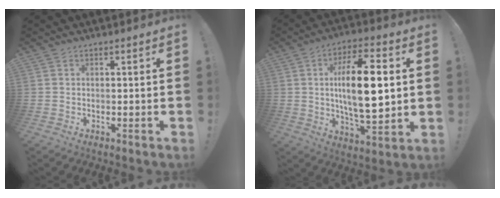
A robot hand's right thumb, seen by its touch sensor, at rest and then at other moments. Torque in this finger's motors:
{"motor_torque": [-0.12, 0.80, 0.23, 0.27, 0.52]}